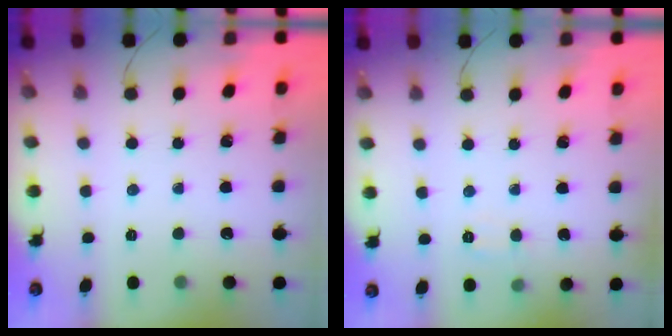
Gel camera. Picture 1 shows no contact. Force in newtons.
{"total": 5.5, "press": 5.4, "slide": 1.2}